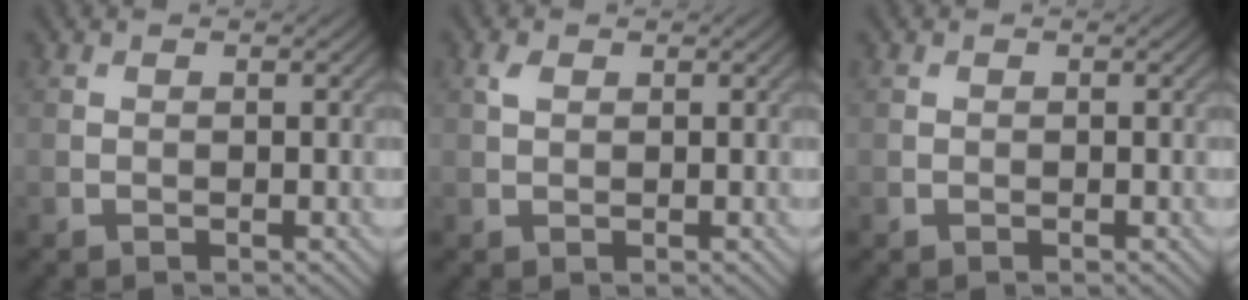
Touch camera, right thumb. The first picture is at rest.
{"total": 1.2, "force": [0.5, 0.8, 0.8], "torque": [-0.020, 0.004, 0.010]}
{"total": 0.0}